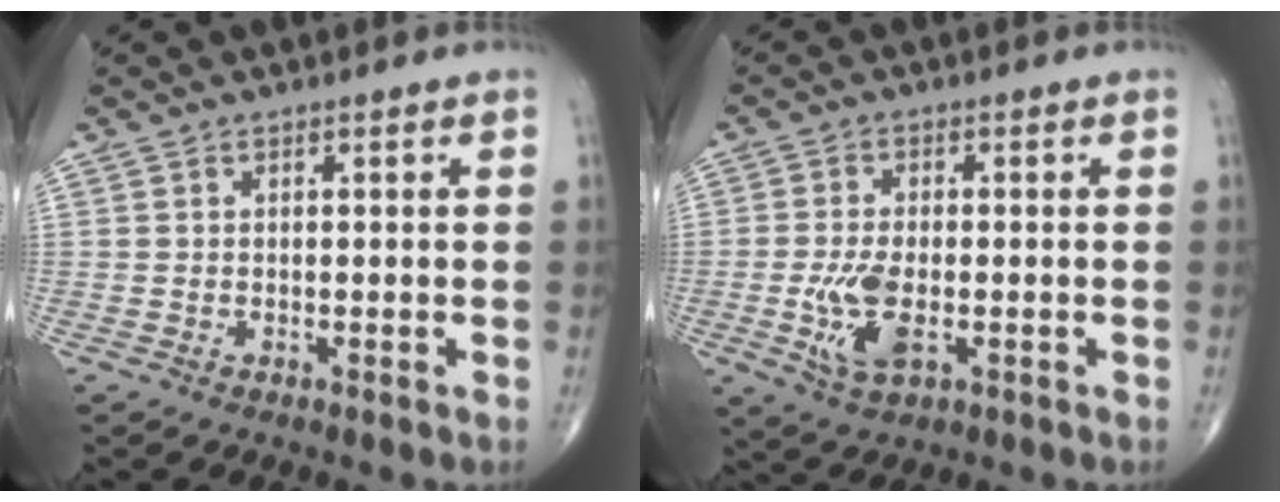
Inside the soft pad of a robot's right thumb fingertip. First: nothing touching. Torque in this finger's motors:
{"motor_torque": [1.01, 0.04, 1.00, 0.01, 0.06]}